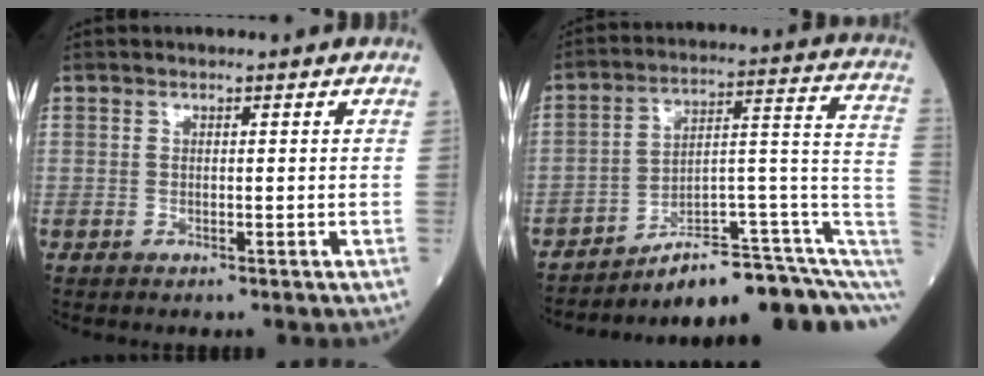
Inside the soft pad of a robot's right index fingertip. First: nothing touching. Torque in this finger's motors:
{"motor_torque": [0.85, -1.30, 0.17, 0.06]}